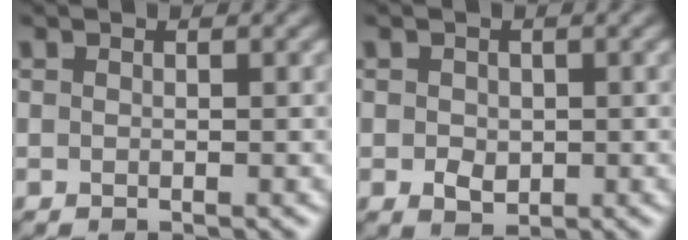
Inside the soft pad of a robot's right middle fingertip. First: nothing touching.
{"total": 1.7, "force": [-0.1, 1.4, 1.0], "torque": [-0.017, -0.005, -0.002]}